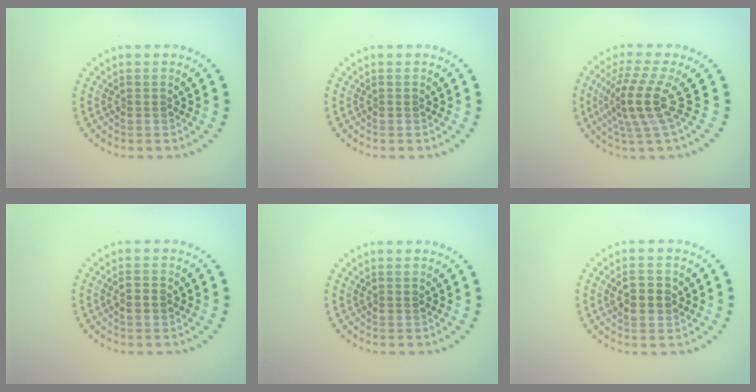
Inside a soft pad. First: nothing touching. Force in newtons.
{"total": 0.0}
{"total": 4.2, "press": 3.0, "slide": 2.9}
{"total": 0.9, "press": 0.9, "slide": 0.2}
{"total": 0.0}
{"total": 2.7, "press": 2.7, "slide": 0.1}